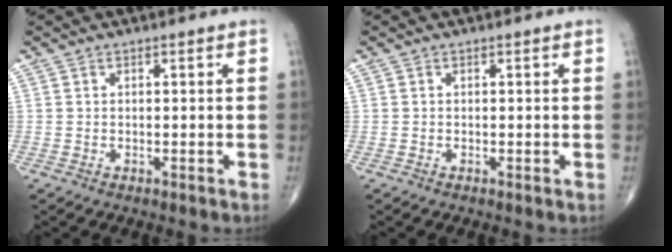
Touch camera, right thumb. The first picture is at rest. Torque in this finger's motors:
{"motor_torque": [-0.01, -0.16, -0.16, -0.07, 0.02]}